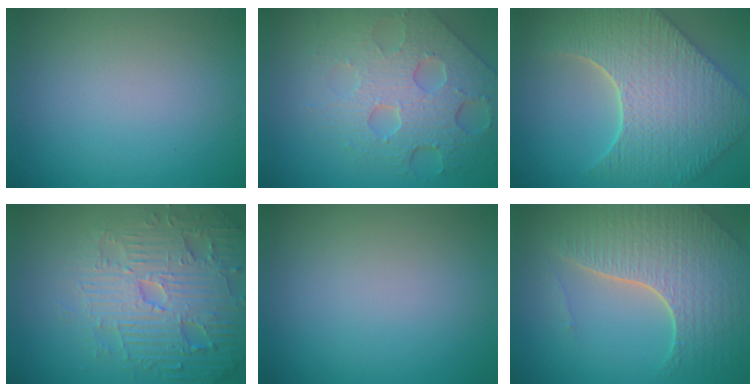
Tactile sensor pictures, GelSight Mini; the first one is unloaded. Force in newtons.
{"total": 8.2, "press": 5.5, "slide": 6.0}
{"total": 8.8, "press": 7.2, "slide": 5.0}
{"total": 6.0, "press": 5.9, "slide": 1.5}
{"total": 0.0}
{"total": 7.3, "press": 5.2, "slide": 5.1}